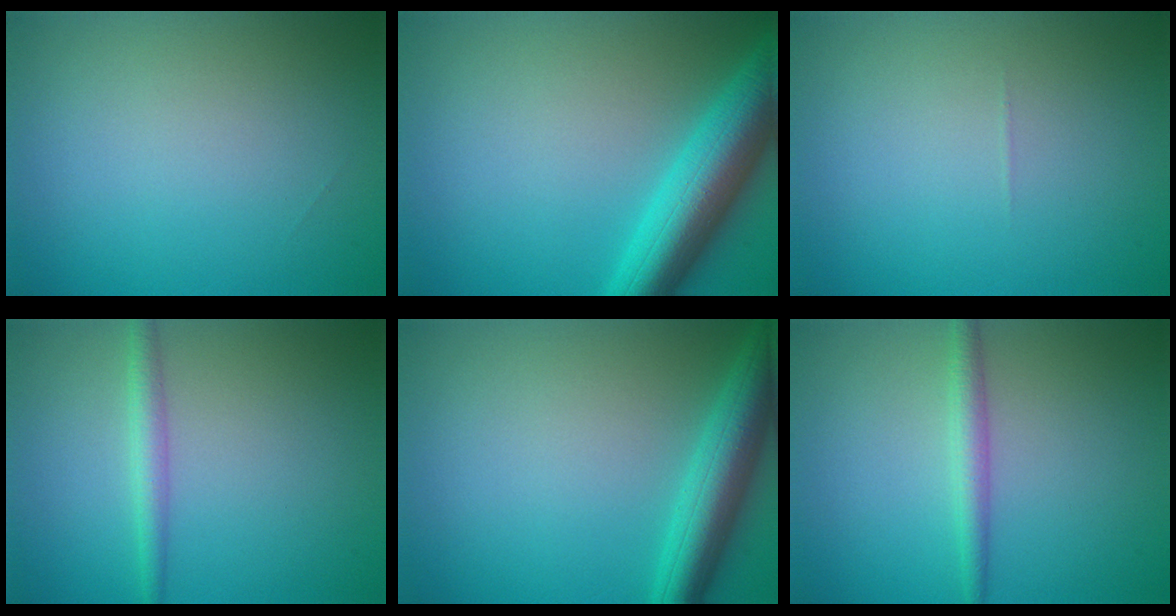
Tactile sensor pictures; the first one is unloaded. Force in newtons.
{"total": 7.4, "press": 7.4, "slide": 0.3}
{"total": 0.0}
{"total": 1.9, "press": 1.9, "slide": 0.0}
{"total": 5.3, "press": 5.3, "slide": 0.2}
{"total": 2.1, "press": 2.1, "slide": 0.0}